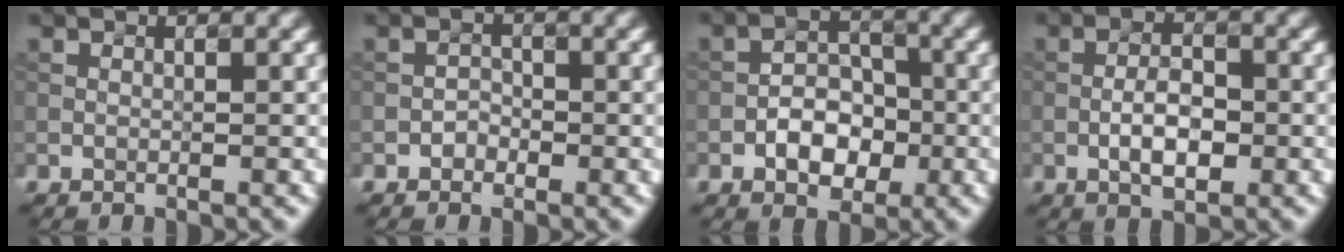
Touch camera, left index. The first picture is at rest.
{"total": 0.9, "force": [-0.7, 0.5, -0.2], "torque": [0.005, 0.004, -0.005]}
{"total": 3.5, "force": [-1.7, 2.3, 2.1], "torque": [-0.028, 0.009, -0.020]}
{"total": 3.1, "force": [-1.0, 1.3, 2.6], "torque": [-0.048, 0.003, -0.013]}